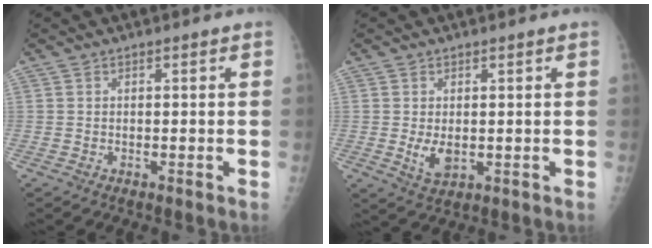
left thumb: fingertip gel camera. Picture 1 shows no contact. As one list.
[{"total": 3.8, "force": [0.0, 2.2, 3.1], "torque": [-0.052, -0.010, 0.008]}]